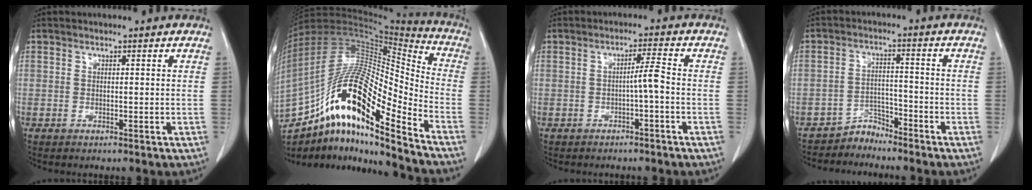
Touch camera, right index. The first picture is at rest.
{"total": 23.6, "force": [-14.3, 4.2, 18.3], "torque": [-0.352, 0.003, -0.255]}
{"total": 2.8, "force": [-0.8, -0.3, 2.7], "torque": [-0.042, 0.003, -0.016]}
{"total": 3.4, "force": [-3.2, 0.9, -0.7], "torque": [0.021, 0.002, -0.057]}